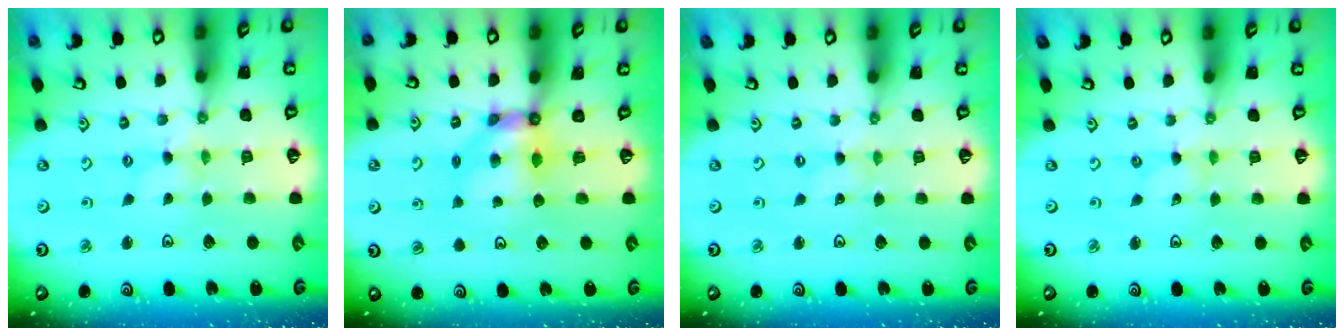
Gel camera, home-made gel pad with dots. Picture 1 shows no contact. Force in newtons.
{"total": 6.6, "press": 6.6, "slide": 0.2}
{"total": 0.0}
{"total": 0.0}